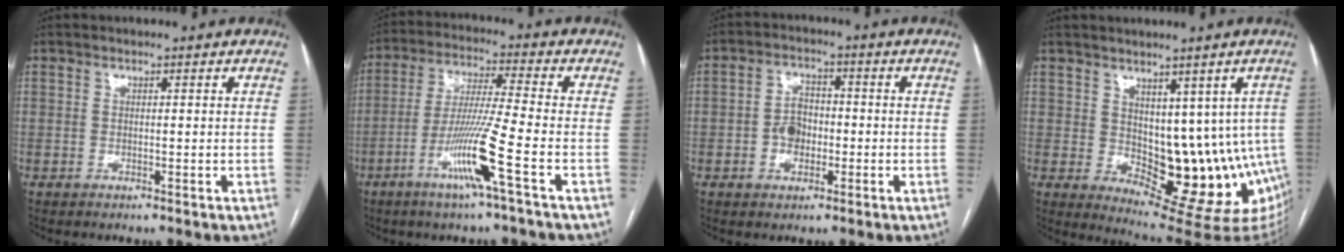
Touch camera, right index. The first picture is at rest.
{"total": 11.1, "force": [-4.8, -1.5, 9.9], "torque": [-0.192, -0.015, -0.096]}
{"total": 4.9, "force": [-1.2, 3.5, 3.3], "torque": [-0.062, 0.013, -0.020]}
{"total": 13.1, "force": [0.1, 7.8, 10.5], "torque": [-0.114, 0.002, 0.020]}